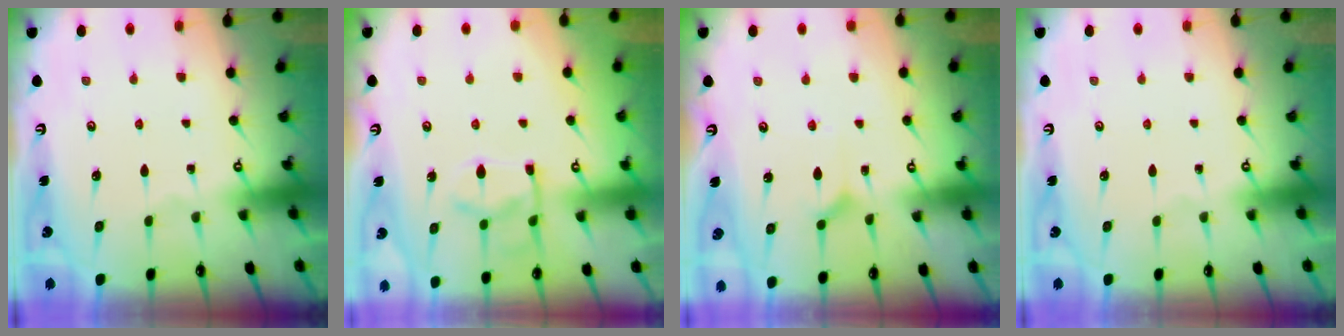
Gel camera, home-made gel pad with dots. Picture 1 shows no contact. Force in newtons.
{"total": 11.8, "press": 11.7, "slide": 1.7}
{"total": 5.1, "press": 5.0, "slide": 0.8}
{"total": 0.0}